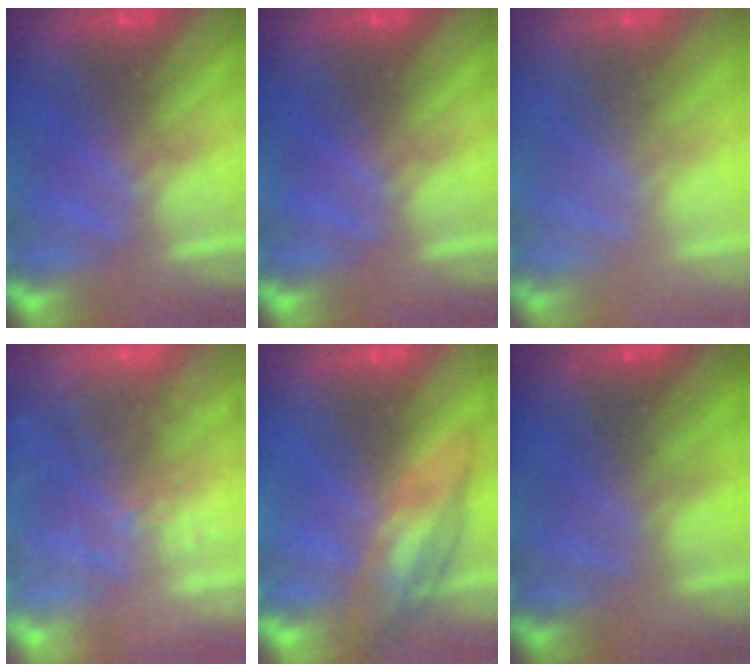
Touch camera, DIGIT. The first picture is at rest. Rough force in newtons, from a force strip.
{"total": 0.0}
{"total": 2.8}
{"total": 8.2}
{"total": 2.6}
{"total": 2.1}